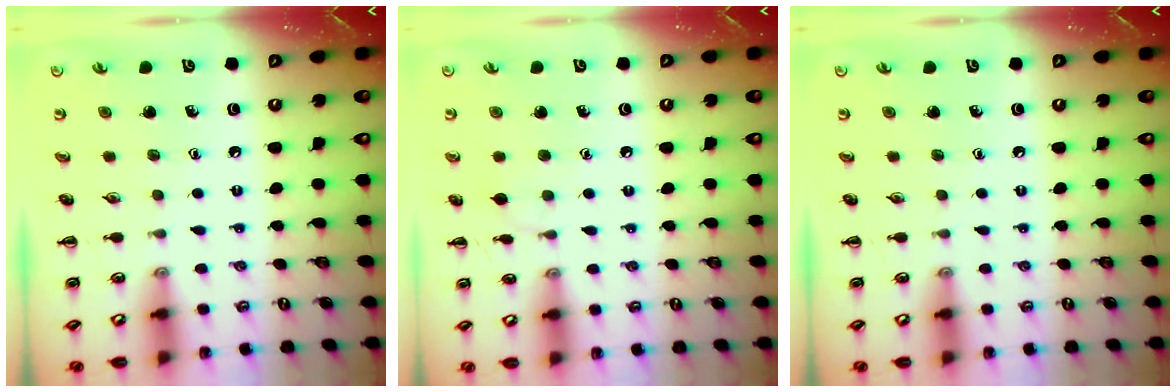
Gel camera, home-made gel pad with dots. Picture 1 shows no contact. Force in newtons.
{"total": 4.6, "press": 4.3, "slide": 1.4}
{"total": 0.0}